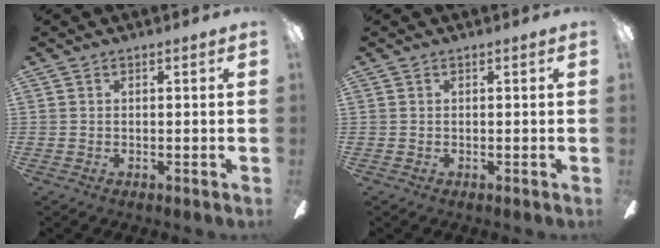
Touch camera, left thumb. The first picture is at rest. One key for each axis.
{"total": 0.0}